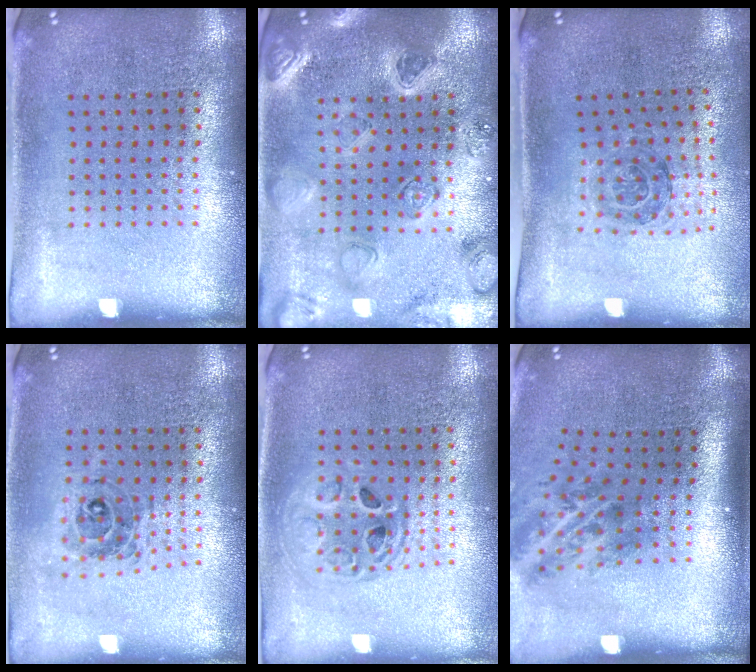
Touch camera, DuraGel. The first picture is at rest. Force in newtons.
{"total": 2.2, "press": 2.2, "slide": 0.5}
{"total": 1.1, "press": 1.0, "slide": 0.3}
{"total": 0.7, "press": 0.7, "slide": 0.1}
{"total": 1.5, "press": 1.3, "slide": 0.8}
{"total": 2.0, "press": 1.2, "slide": 1.6}